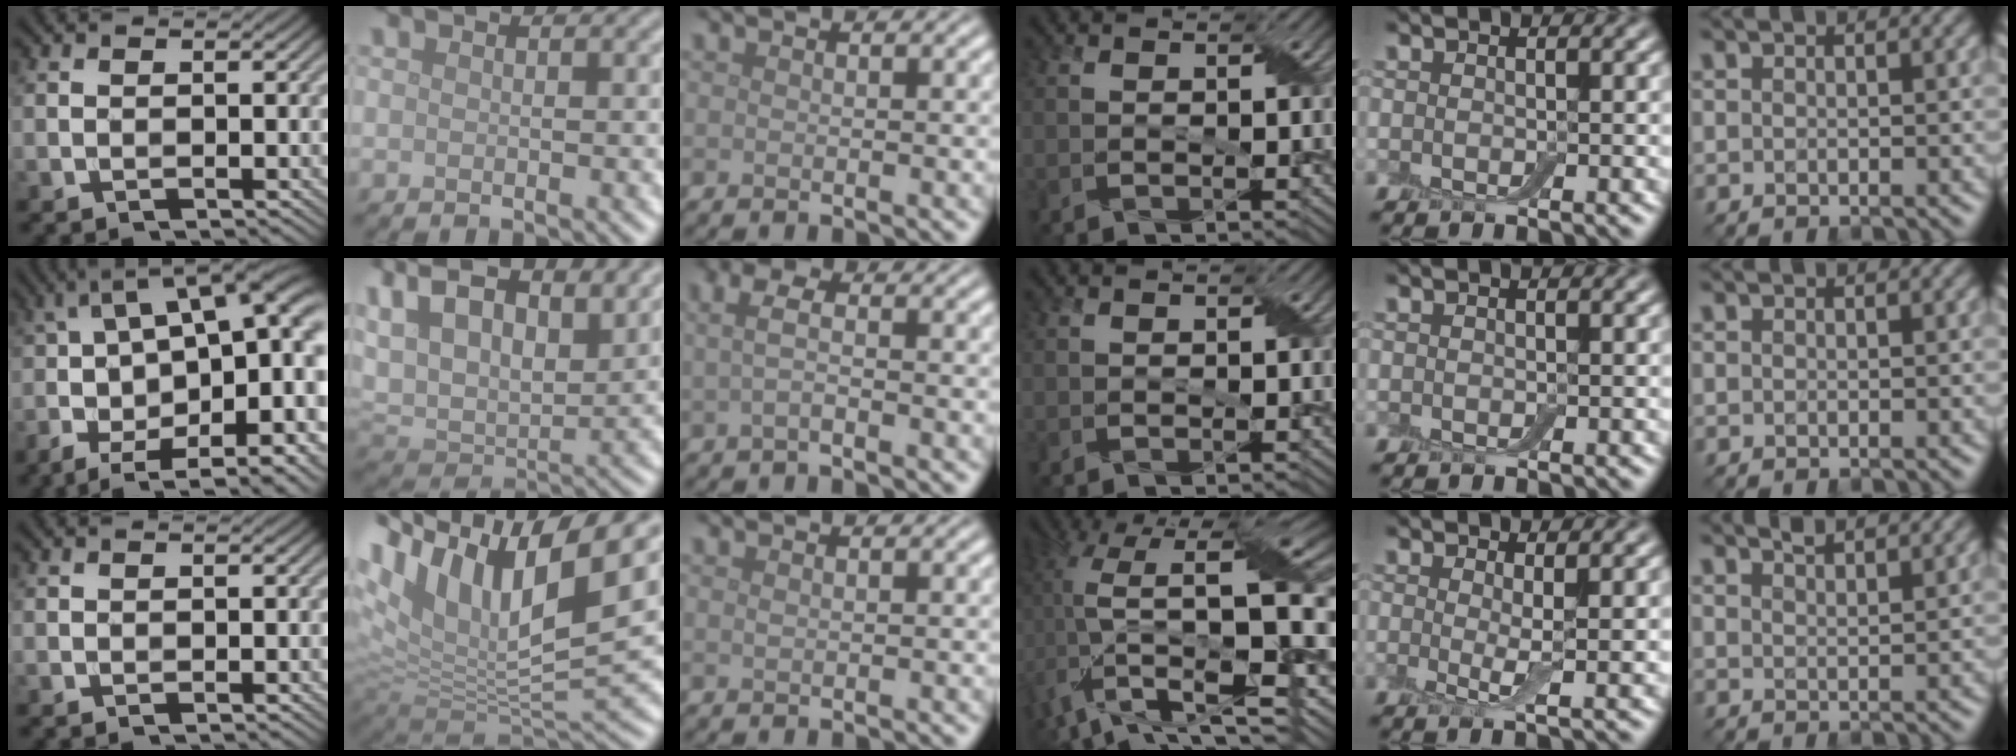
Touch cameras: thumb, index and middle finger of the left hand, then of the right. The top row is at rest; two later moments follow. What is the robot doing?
{"motion": "peel", "object": "bubble wrap"}